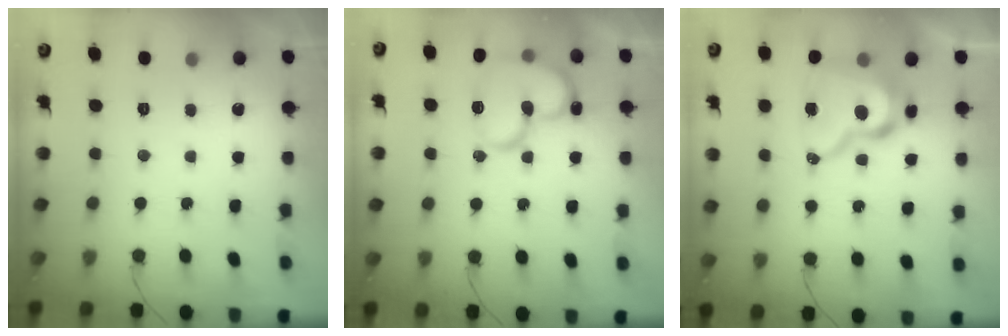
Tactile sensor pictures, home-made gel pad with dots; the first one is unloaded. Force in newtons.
{"total": 18.5, "press": 18.3, "slide": 2.5}
{"total": 16.5, "press": 16.5, "slide": 1.3}